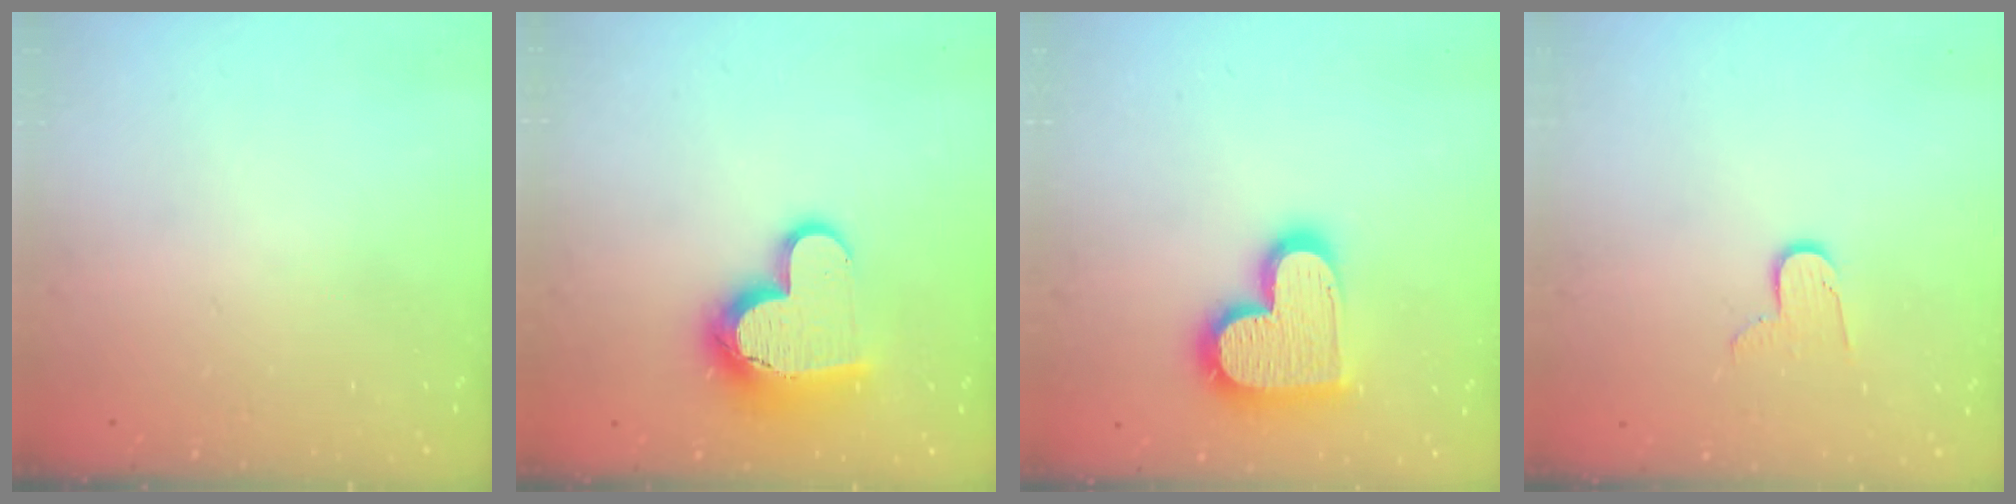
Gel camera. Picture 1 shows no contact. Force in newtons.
{"total": 14.6, "press": 14.5, "slide": 1.2}
{"total": 17.9, "press": 17.9, "slide": 1.1}
{"total": 7.2, "press": 7.2, "slide": 0.6}